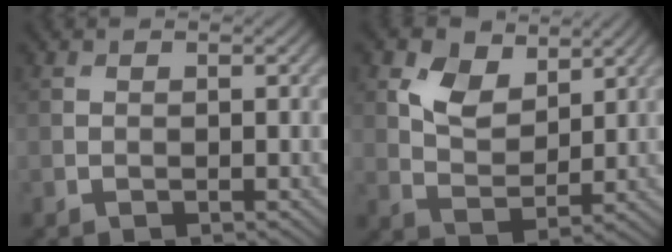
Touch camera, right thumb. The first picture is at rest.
{"total": 6.4, "force": [3.4, 3.9, 3.7], "torque": [-0.083, -0.003, 0.059]}